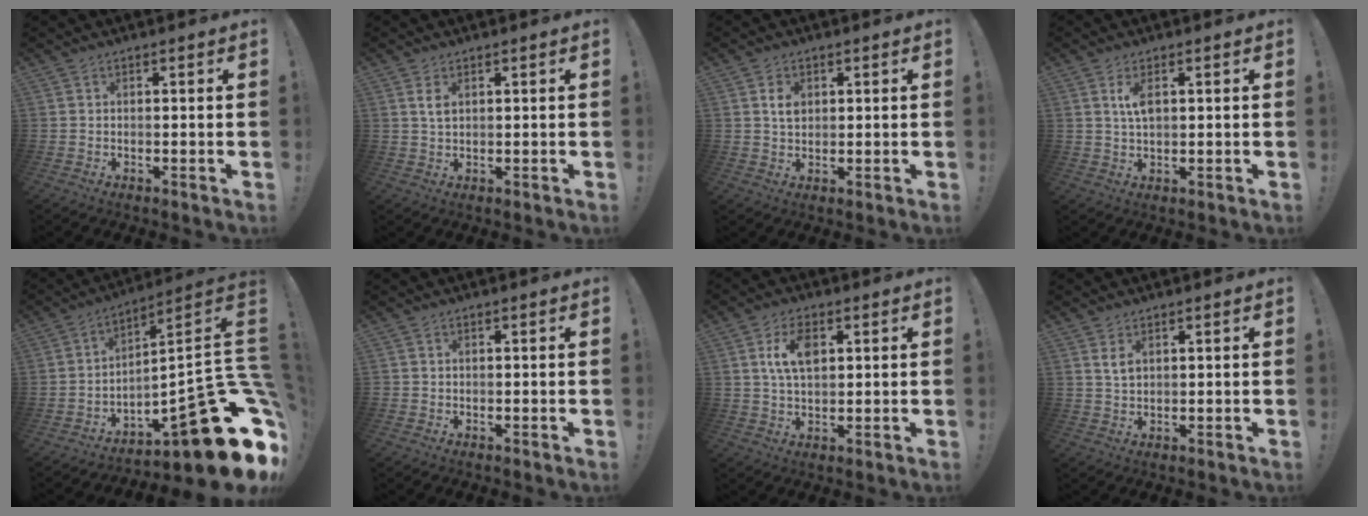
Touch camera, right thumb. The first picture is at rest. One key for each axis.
{"total": 2.9, "fx": 1.2, "fy": 1.4, "fz": 2.2, "tx": -0.034, "ty": -0.003, "tz": 0.017}
{"total": 4.2, "fx": 1.2, "fy": 3.2, "fz": 2.5, "tx": -0.033, "ty": -0.001, "tz": 0.019}
{"total": 4.3, "fx": 1.5, "fy": 1.8, "fz": 3.6, "tx": -0.059, "ty": -0.003, "tz": 0.021}
{"total": 23.0, "fx": -10.0, "fy": 5.2, "fz": 20.0, "tx": -0.241, "ty": 0.010, "tz": -0.153}
{"total": 0.5, "fx": -0.4, "fy": 0.3, "fz": -0.1, "tx": 0.003, "ty": 0.002, "tz": -0.008}
{"total": 8.5, "fx": 2.3, "fy": 4.9, "fz": 6.6, "tx": -0.116, "ty": 0.003, "tz": 0.040}
{"total": 3.1, "fx": 1.3, "fy": 1.7, "fz": 2.2, "tx": -0.033, "ty": -0.003, "tz": 0.022}